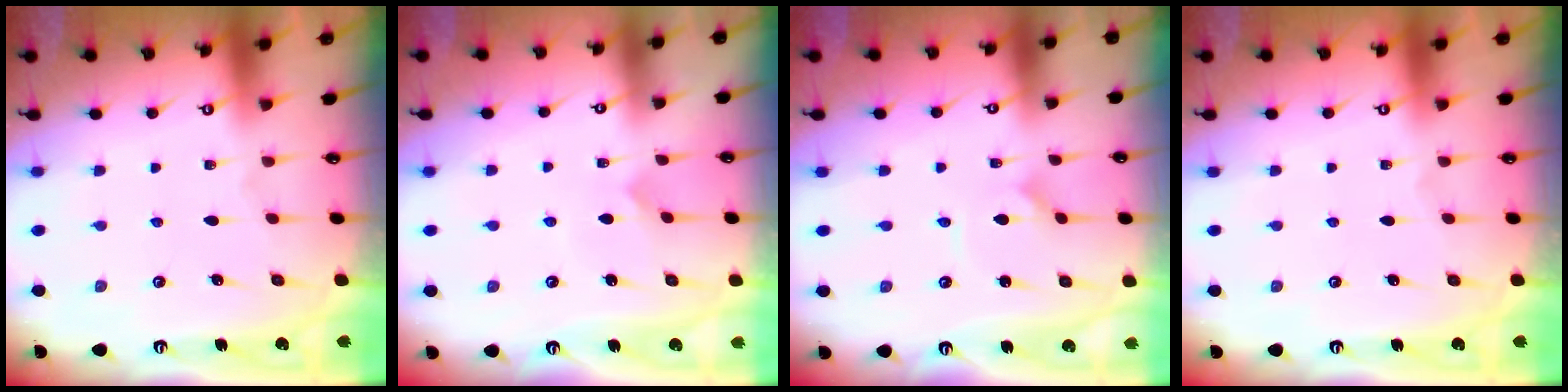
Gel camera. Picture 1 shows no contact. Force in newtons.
{"total": 2.8, "press": 2.8, "slide": 0.3}
{"total": 2.3, "press": 2.3, "slide": 0.2}
{"total": 0.0}